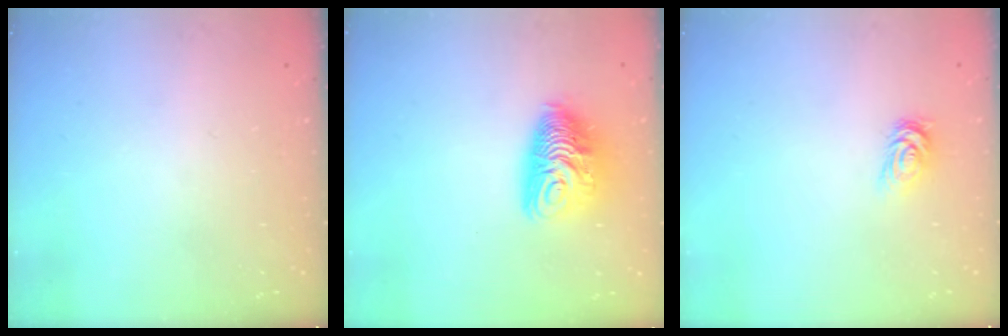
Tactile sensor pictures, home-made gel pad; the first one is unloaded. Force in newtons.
{"total": 10.6, "press": 10.6, "slide": 0.8}
{"total": 3.3, "press": 3.3, "slide": 0.5}